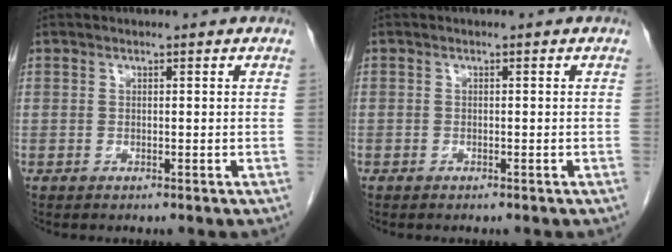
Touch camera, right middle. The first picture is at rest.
{"total": 0.0}